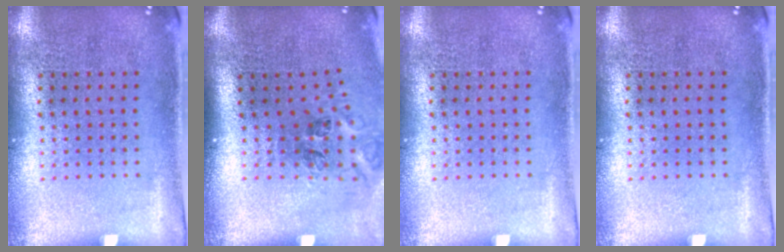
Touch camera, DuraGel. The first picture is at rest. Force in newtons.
{"total": 1.5, "press": 1.0, "slide": 1.0}
{"total": 0.0}
{"total": 0.0}